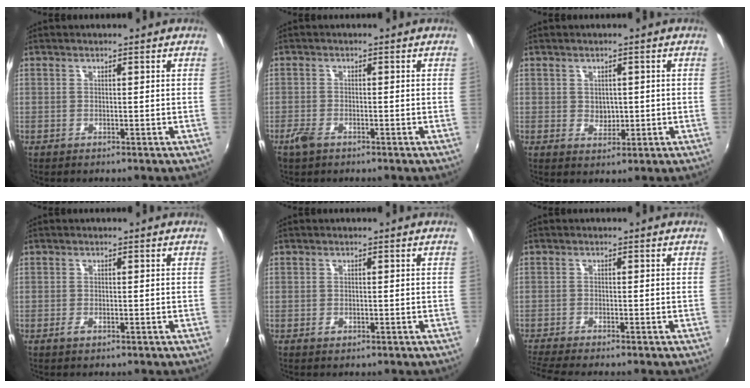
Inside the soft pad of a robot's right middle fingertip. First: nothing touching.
{"total": 3.1, "force": [-2.2, 1.4, 1.7], "torque": [-0.045, -0.006, -0.043]}
{"total": 2.7, "force": [0.1, 2.3, 1.5], "torque": [-0.020, 0.000, 0.004]}
{"total": 1.4, "force": [-0.8, 0.6, 1.0], "torque": [-0.020, -0.002, -0.015]}
{"total": 1.2, "force": [-0.6, 0.8, 0.6], "torque": [-0.010, -0.002, -0.010]}
{"total": 5.6, "force": [-4.8, 0.2, 2.8], "torque": [-0.072, -0.021, -0.082]}